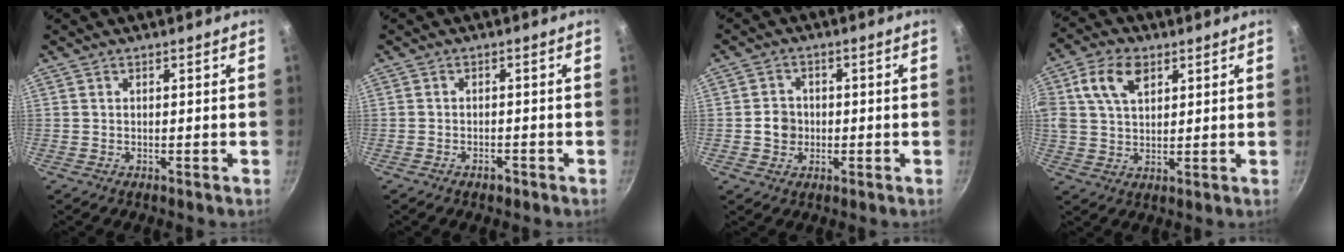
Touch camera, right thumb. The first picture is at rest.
{"total": 1.7, "force": [-1.2, 0.9, 0.8], "torque": [-0.011, 0.014, -0.016]}
{"total": 4.2, "force": [-0.5, 3.8, 1.7], "torque": [-0.008, 0.010, -0.011]}
{"total": 9.7, "force": [3.7, 6.1, 6.6], "torque": [-0.117, 0.006, 0.063]}